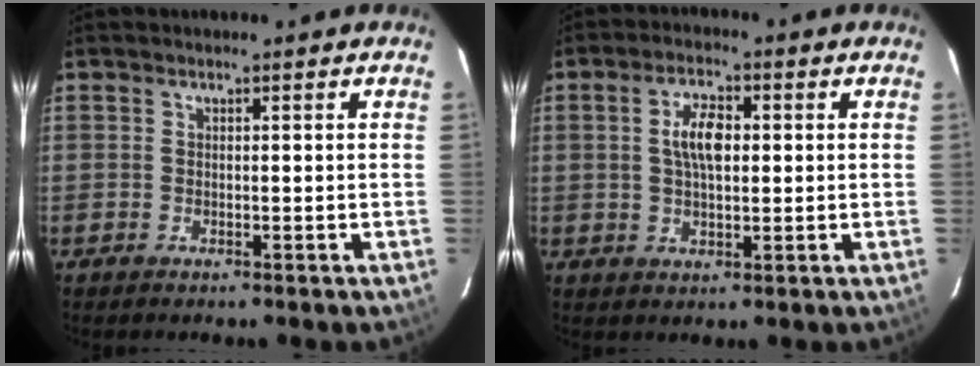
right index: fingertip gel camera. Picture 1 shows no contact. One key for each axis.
{"total": 6.0, "fx": 0.9, "fy": 2.9, "fz": 5.2, "tx": -0.096, "ty": 0.011, "tz": 0.018}